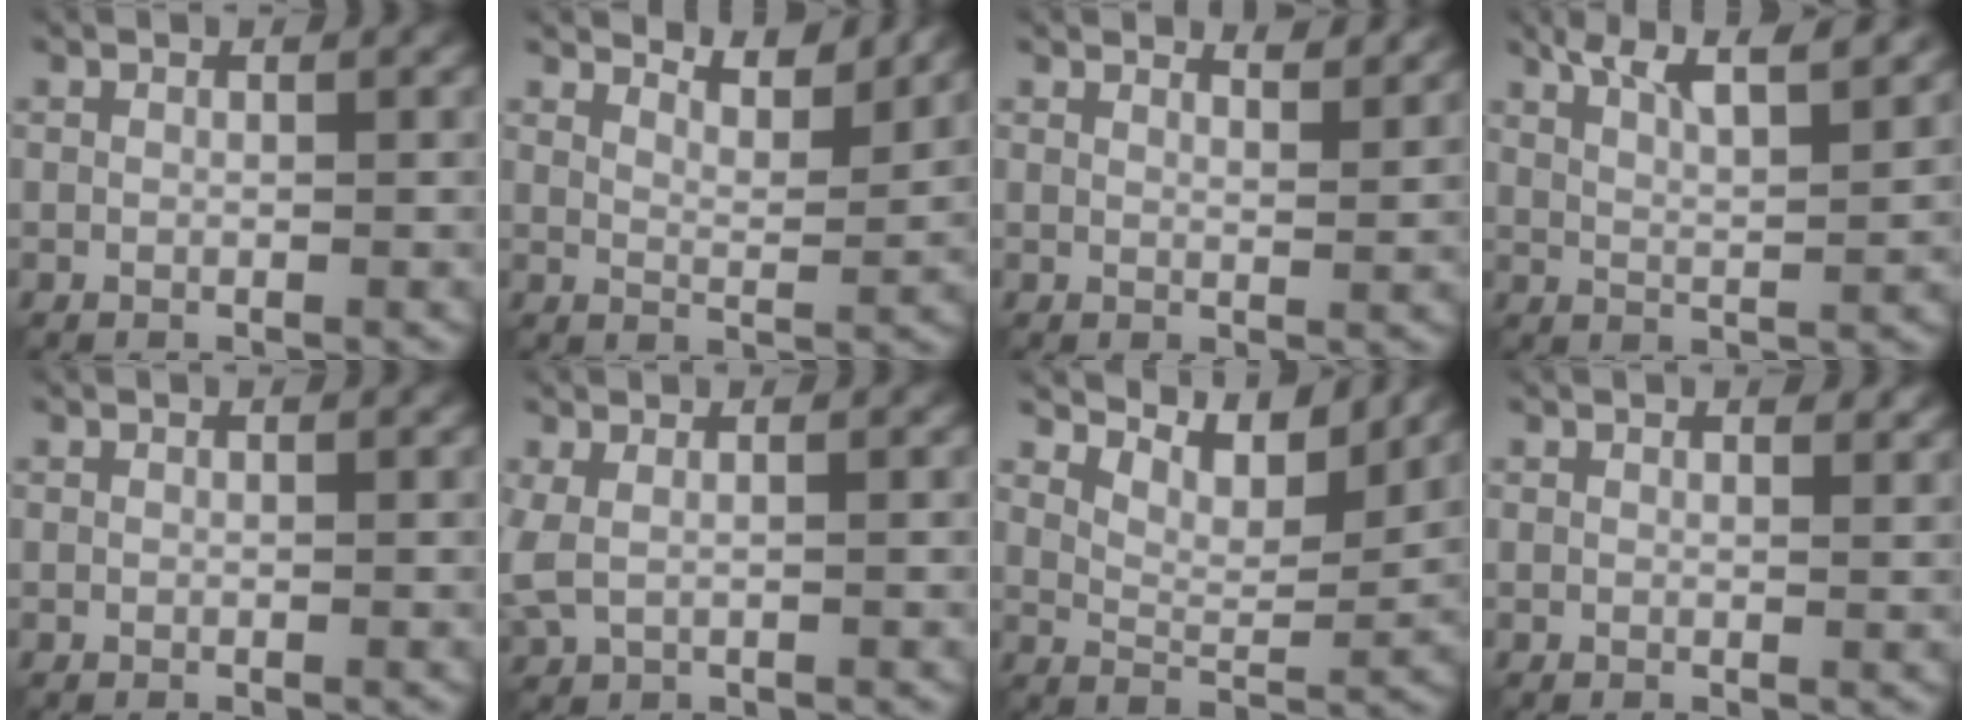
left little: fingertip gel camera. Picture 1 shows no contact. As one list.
[{"total": 4.5, "force": [4.1, 0.7, 1.6], "torque": [-0.033, -0.005, 0.052]}, {"total": 3.1, "force": [2.8, 0.5, 1.0], "torque": [-0.009, 0.003, 0.031]}, {"total": 8.6, "force": [6.0, 2.3, 5.8], "torque": [-0.069, 0.022, 0.063]}, {"total": 0.0}, {"total": 1.8, "force": [0.4, 0.8, 1.5], "torque": [-0.048, 0.003, 0.007]}, {"total": 6.7, "force": [5.7, 1.5, 3.1], "torque": [-0.068, 0.001, 0.086]}, {"total": 1.4, "force": [1.2, 0.4, 0.7], "torque": [-0.010, -0.001, 0.014]}]